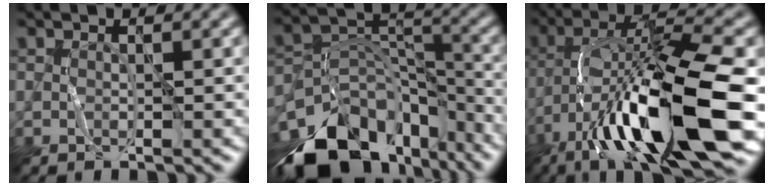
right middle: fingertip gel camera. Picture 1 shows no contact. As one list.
[{"total": 15.7, "force": [-11.5, 8.6, 6.4], "torque": [-0.140, 0.000, -0.172]}, {"total": 16.2, "force": [-7.4, 3.9, 13.8], "torque": [-0.254, 0.014, -0.113]}]